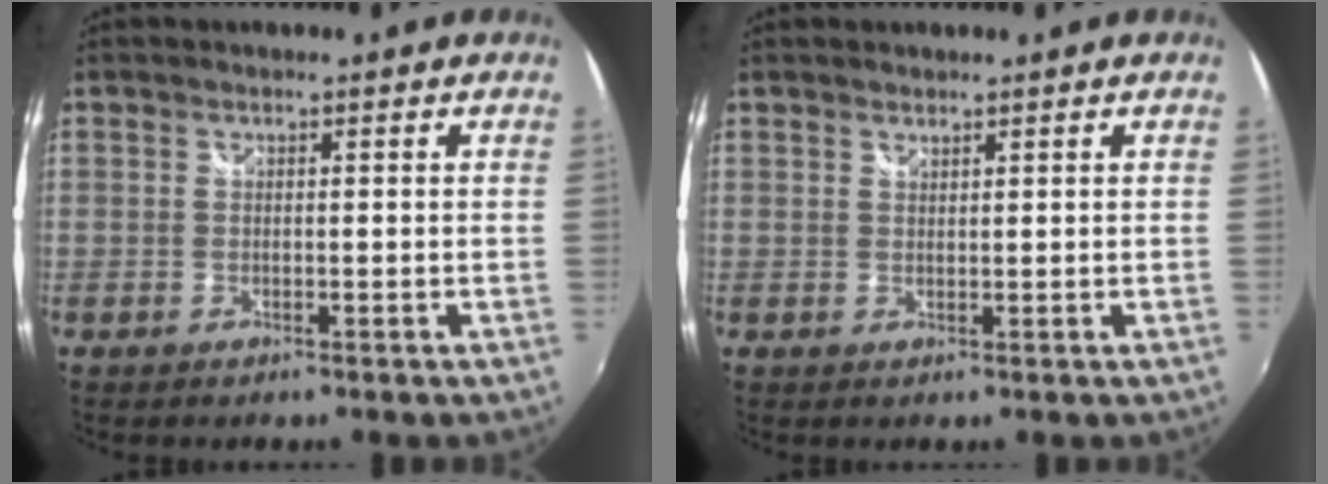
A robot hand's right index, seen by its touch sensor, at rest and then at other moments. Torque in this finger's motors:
{"motor_torque": [-0.13, 0.23, -0.06, -0.01]}